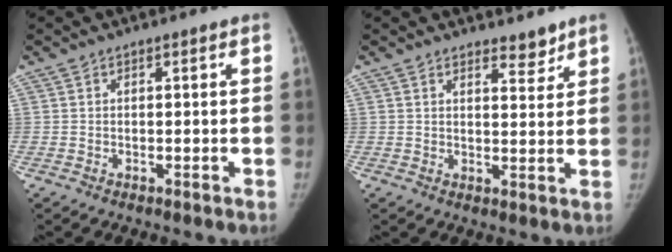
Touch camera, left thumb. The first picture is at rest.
{"total": 3.3, "force": [2.8, 1.3, 1.0], "torque": [0.005, -0.023, 0.042]}